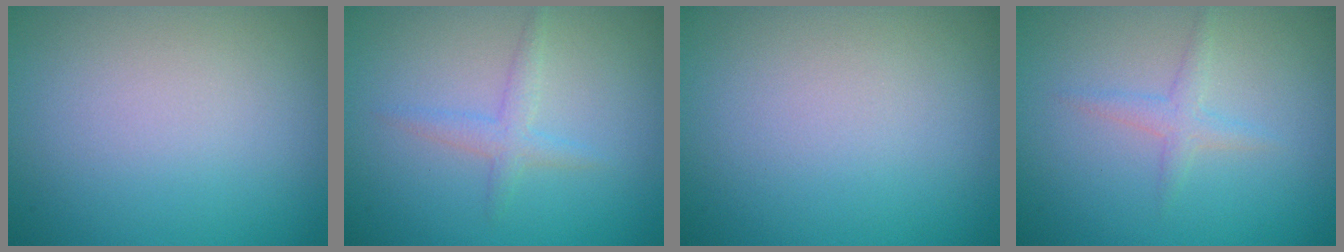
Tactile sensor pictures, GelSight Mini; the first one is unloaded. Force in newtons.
{"total": 1.6, "press": 1.6, "slide": 0.1}
{"total": 0.0}
{"total": 1.4, "press": 1.4, "slide": 0.0}